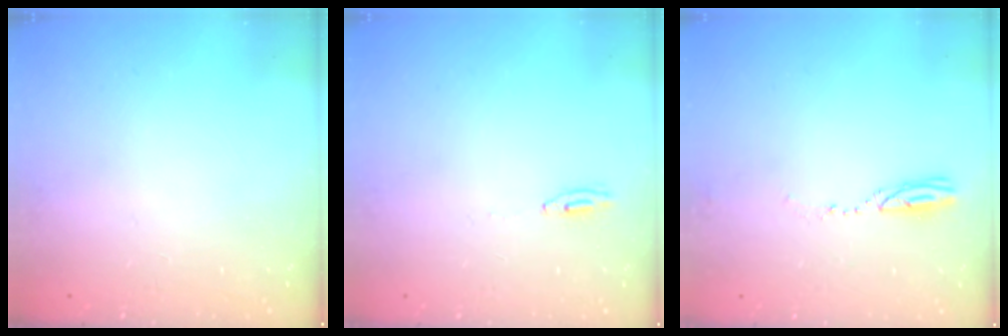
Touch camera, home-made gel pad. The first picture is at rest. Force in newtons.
{"total": 2.9, "press": 2.8, "slide": 0.2}
{"total": 3.3, "press": 3.3, "slide": 0.4}